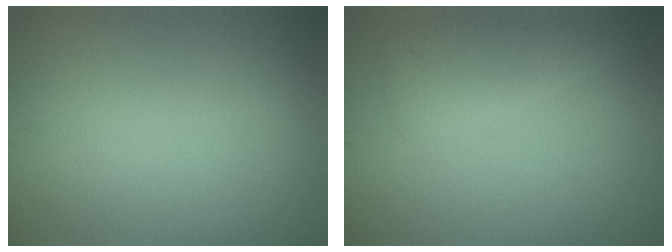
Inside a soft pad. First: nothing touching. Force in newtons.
{"total": 2.6, "press": 2.6, "slide": 0.1}